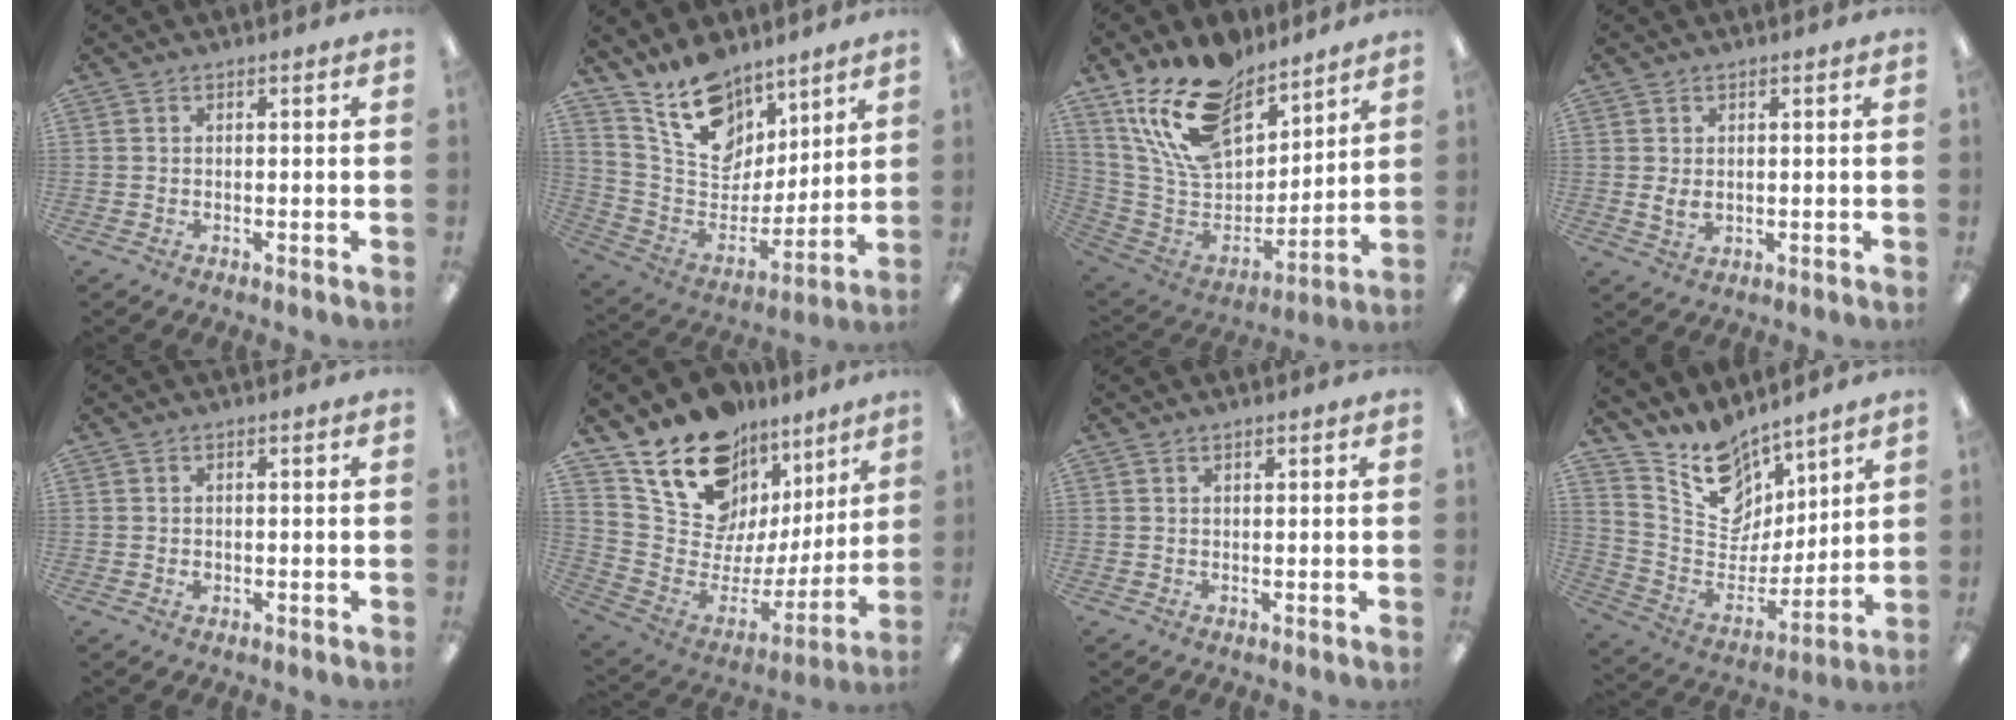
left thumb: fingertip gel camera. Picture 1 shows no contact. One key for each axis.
{"total": 16.4, "fx": 12.6, "fy": 8.9, "fz": 5.8, "tx": -0.113, "ty": -0.086, "tz": 0.236}
{"total": 20.9, "fx": 14.9, "fy": 10.8, "fz": 10.0, "tx": -0.195, "ty": -0.084, "tz": 0.275}
{"total": 2.9, "fx": 0.4, "fy": 1.9, "fz": 2.2, "tx": -0.033, "ty": 0.000, "tz": 0.007}
{"total": 0.8, "fx": 0.0, "fy": 0.7, "fz": 0.4, "tx": -0.008, "ty": 0.004, "tz": -0.001}
{"total": 16.1, "fx": 12.5, "fy": 8.8, "fz": 5.2, "tx": -0.111, "ty": -0.108, "tz": 0.230}
{"total": 0.9, "fx": 0.8, "fy": 0.3, "fz": 0.4, "tx": -0.008, "ty": 0.000, "tz": 0.014}
{"total": 13.7, "fx": 10.8, "fy": 7.6, "fz": 3.5, "tx": -0.078, "ty": -0.093, "tz": 0.205}